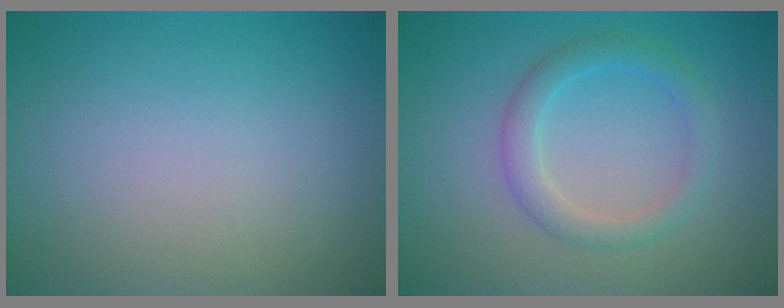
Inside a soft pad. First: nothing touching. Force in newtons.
{"total": 2.6, "press": 2.6, "slide": 0.1}